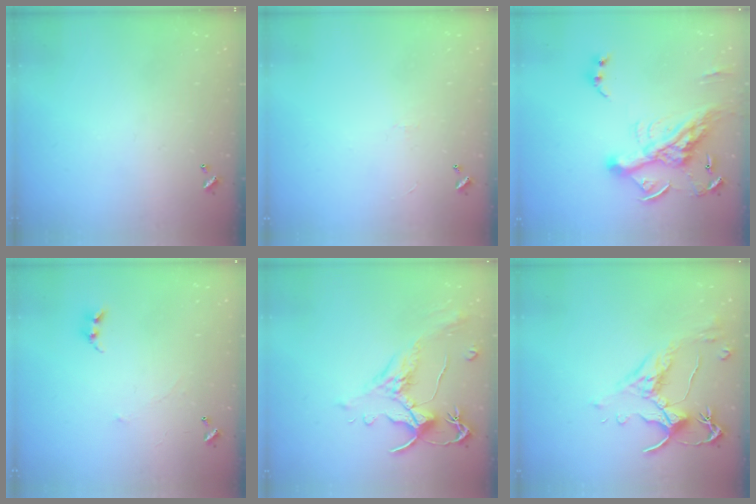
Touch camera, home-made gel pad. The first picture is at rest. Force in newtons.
{"total": 0.7, "press": 0.3, "slide": 0.7}
{"total": 18.2, "press": 18.0, "slide": 2.7}
{"total": 0.9, "press": 0.8, "slide": 0.5}
{"total": 1.6, "press": 1.1, "slide": 1.2}
{"total": 2.5, "press": 2.1, "slide": 1.4}